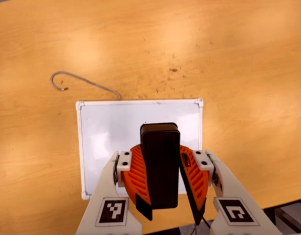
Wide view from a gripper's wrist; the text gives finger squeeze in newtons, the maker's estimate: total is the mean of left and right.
{"total": 11.3, "left": 11.3, "right": 11.2}